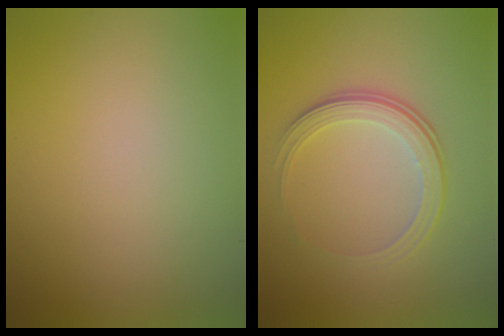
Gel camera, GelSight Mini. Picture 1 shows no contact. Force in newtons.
{"total": 3.8, "press": 2.7, "slide": 2.7}